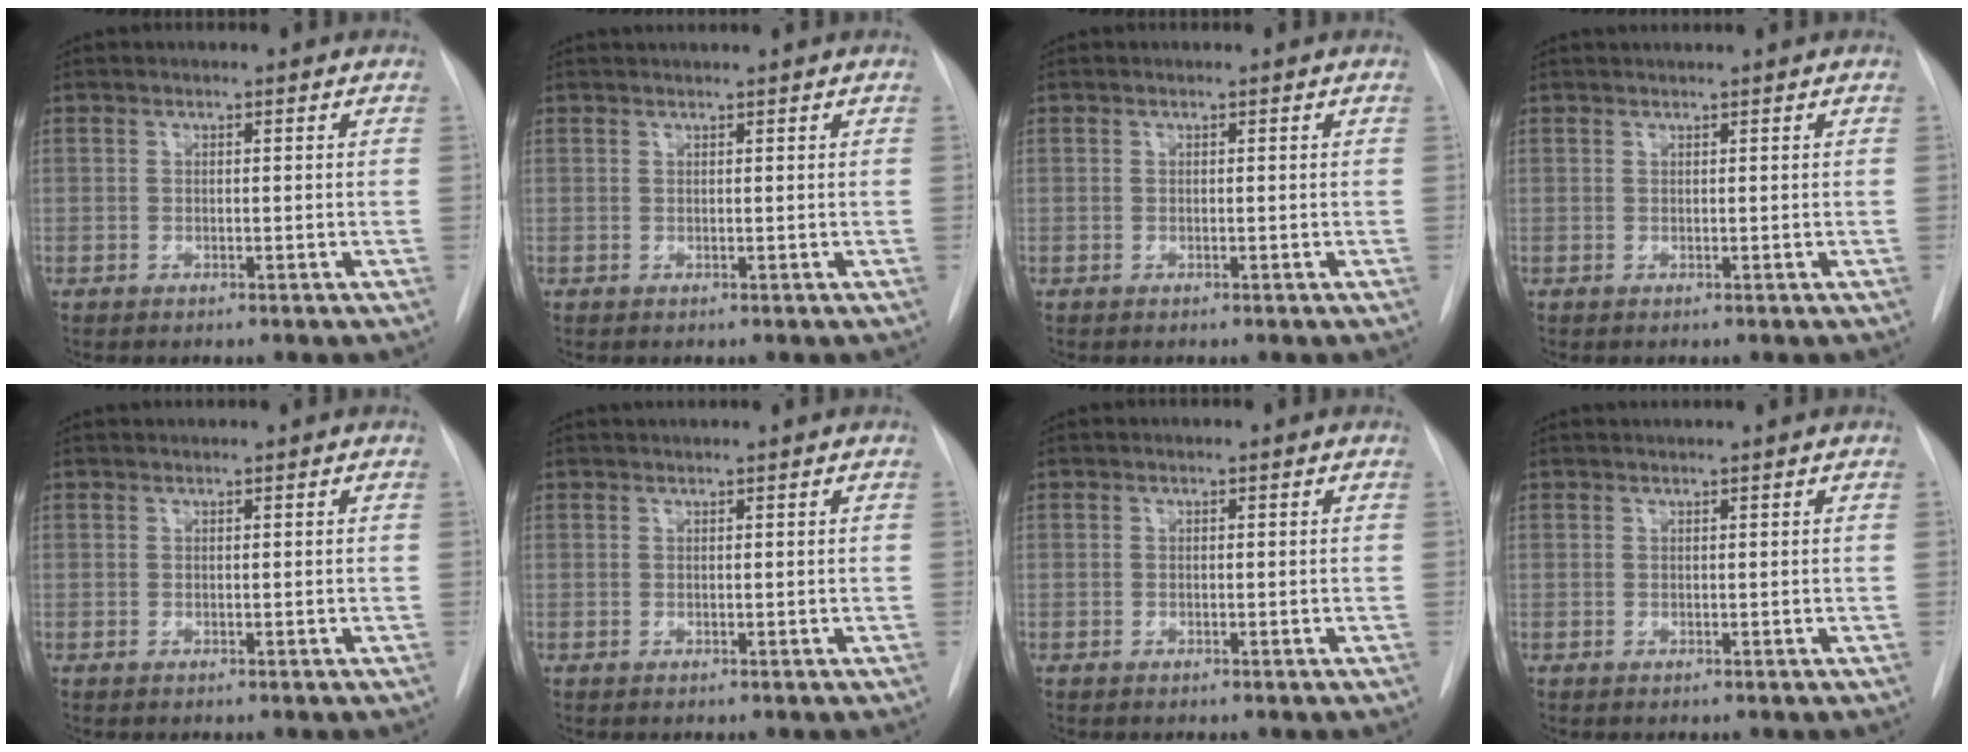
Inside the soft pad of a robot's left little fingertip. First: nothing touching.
{"total": 1.6, "force": [1.4, -0.5, 0.6], "torque": [-0.004, 0.014, 0.029]}
{"total": 0.0}
{"total": 1.5, "force": [1.4, -0.4, 0.5], "torque": [-0.003, 0.014, 0.028]}
{"total": 1.2, "force": [1.1, -0.3, 0.4], "torque": [-0.004, 0.015, 0.025]}
{"total": 1.7, "force": [1.5, -0.5, 0.6], "torque": [-0.004, 0.014, 0.031]}
{"total": 0.0}
{"total": 1.7, "force": [1.6, -0.5, 0.6], "torque": [-0.004, 0.013, 0.029]}